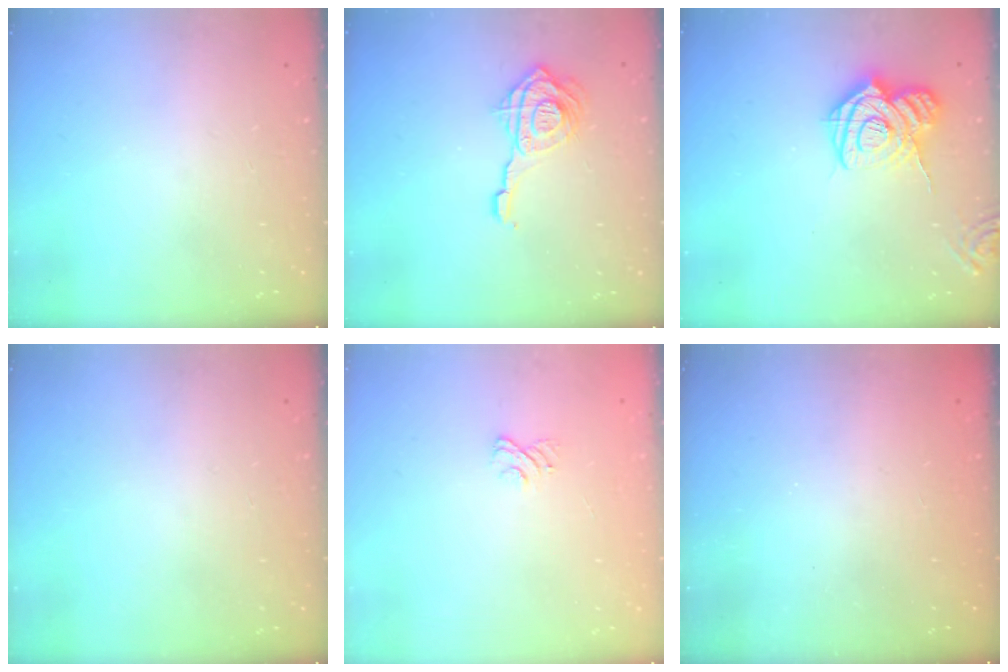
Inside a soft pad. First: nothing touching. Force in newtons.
{"total": 12.8, "press": 12.7, "slide": 1.4}
{"total": 14.7, "press": 14.6, "slide": 1.5}
{"total": 0.0}
{"total": 3.5, "press": 3.3, "slide": 1.2}
{"total": 2.5, "press": 2.4, "slide": 0.8}